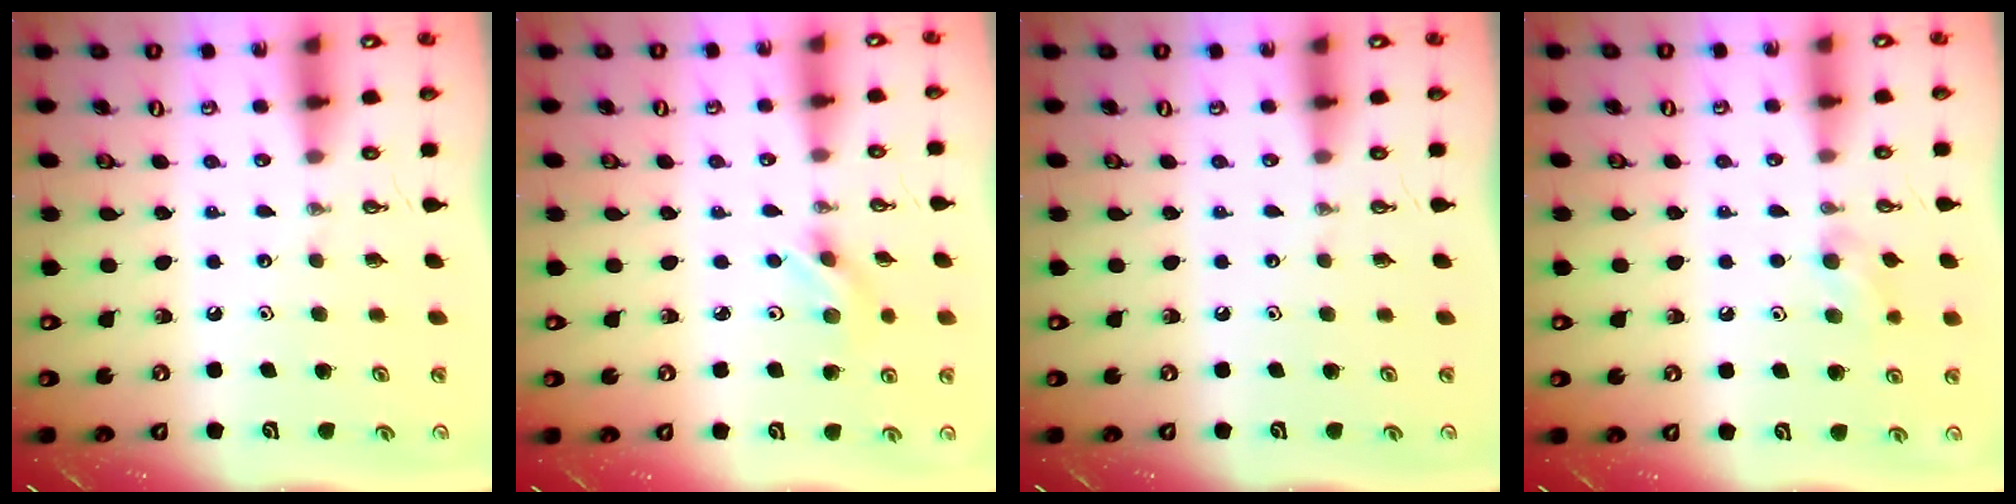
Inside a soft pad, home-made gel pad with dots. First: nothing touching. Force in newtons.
{"total": 2.0, "press": 1.9, "slide": 0.4}
{"total": 0.0}
{"total": 6.1, "press": 5.9, "slide": 1.6}